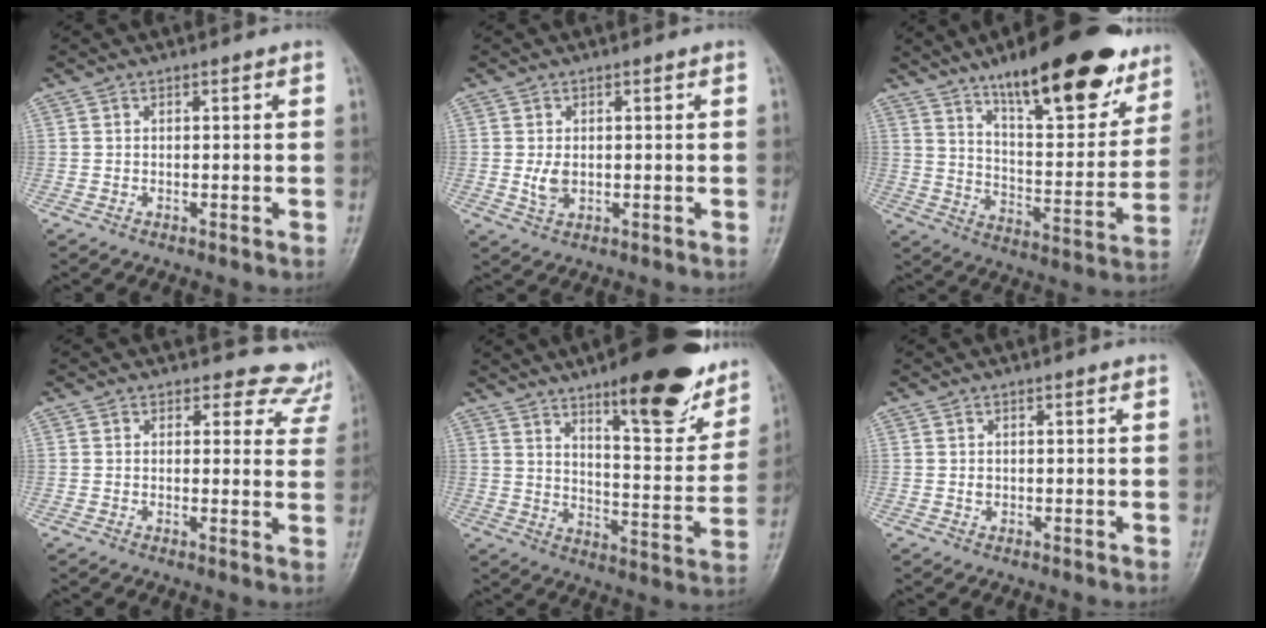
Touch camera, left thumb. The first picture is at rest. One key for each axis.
{"total": 3.2, "fx": 0.2, "fy": 2.2, "fz": 2.3, "tx": -0.041, "ty": -0.008, "tz": 0.009}
{"total": 25.4, "fx": 16.5, "fy": 8.2, "fz": 17.5, "tx": -0.208, "ty": -0.061, "tz": 0.254}
{"total": 7.6, "fx": 6.7, "fy": 3.4, "fz": -0.4, "tx": 0.057, "ty": -0.039, "tz": 0.044}
{"total": 21.9, "fx": 13.8, "fy": 6.6, "fz": 15.7, "tx": -0.169, "ty": -0.067, "tz": 0.201}
{"total": 0.7, "fx": 0.2, "fy": 0.6, "fz": 0.4, "tx": -0.001, "ty": 0.001, "tz": 0.004}